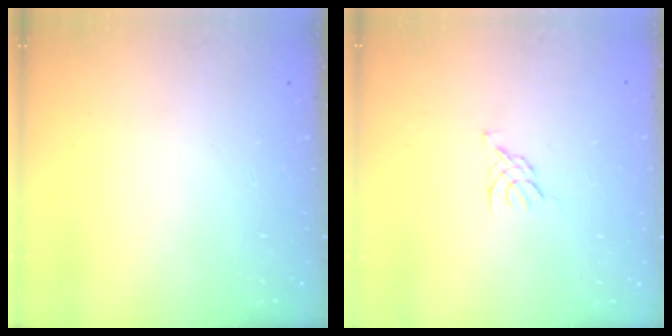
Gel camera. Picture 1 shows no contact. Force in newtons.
{"total": 0.8, "press": 0.7, "slide": 0.3}